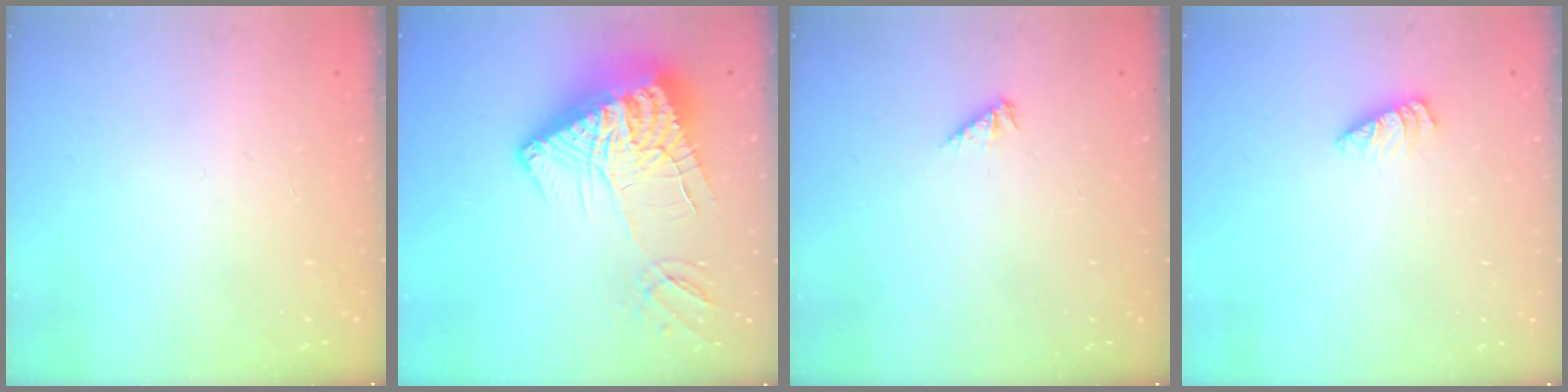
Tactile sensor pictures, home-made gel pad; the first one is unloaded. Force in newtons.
{"total": 19.7, "press": 19.5, "slide": 2.6}
{"total": 1.9, "press": 1.9, "slide": 0.3}
{"total": 1.1, "press": 1.1, "slide": 0.1}